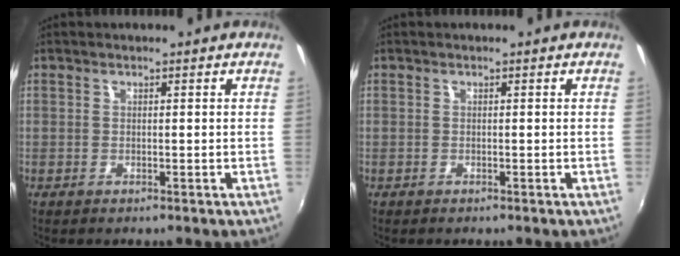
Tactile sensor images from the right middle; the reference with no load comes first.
{"total": 0.0}